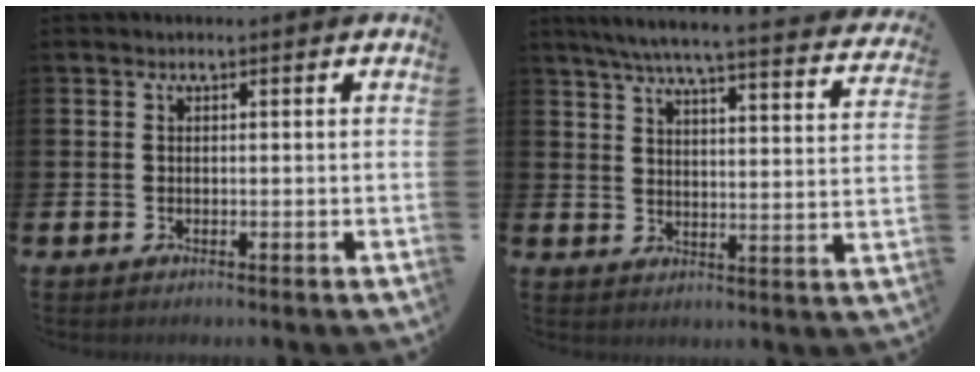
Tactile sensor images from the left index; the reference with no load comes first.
{"total": 6.1, "force": [5.5, 0.3, 2.7], "torque": [-0.070, -0.044, 0.090]}